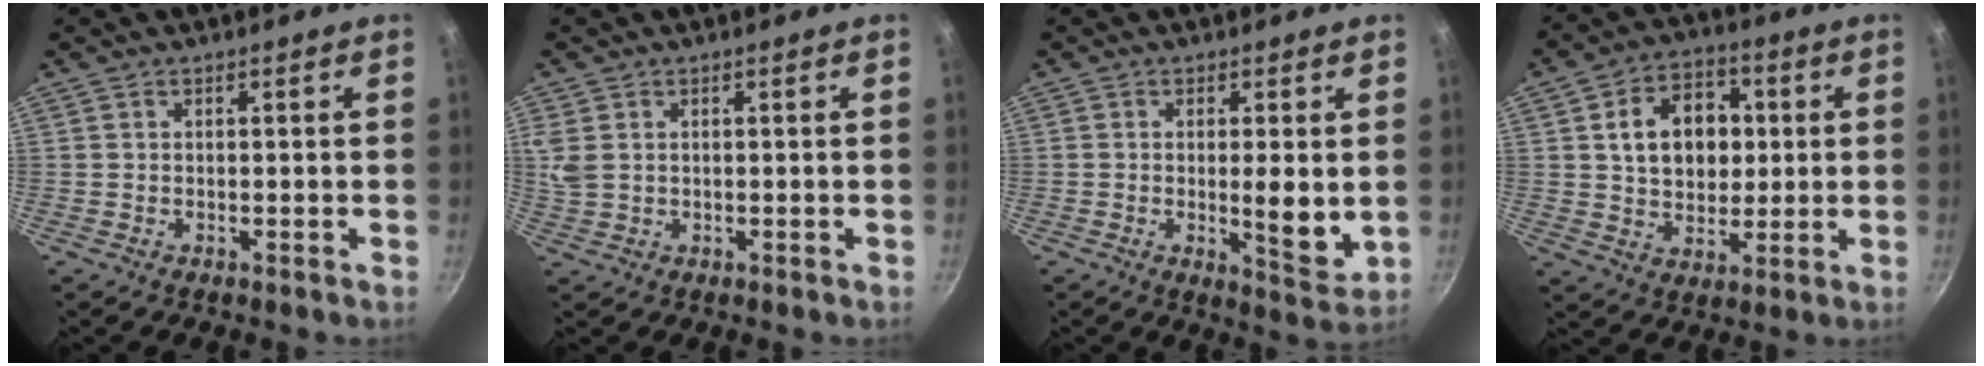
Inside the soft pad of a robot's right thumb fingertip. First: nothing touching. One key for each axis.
{"total": 3.9, "fx": 1.1, "fy": 2.8, "fz": 2.5, "tx": -0.051, "ty": 0.002, "tz": 0.027}
{"total": 7.2, "fx": 0.0, "fy": 1.9, "fz": 6.9, "tx": -0.103, "ty": -0.022, "tz": 0.003}
{"total": 13.6, "fx": 2.3, "fy": 10.1, "fz": 8.8, "tx": -0.102, "ty": 0.009, "tz": 0.034}